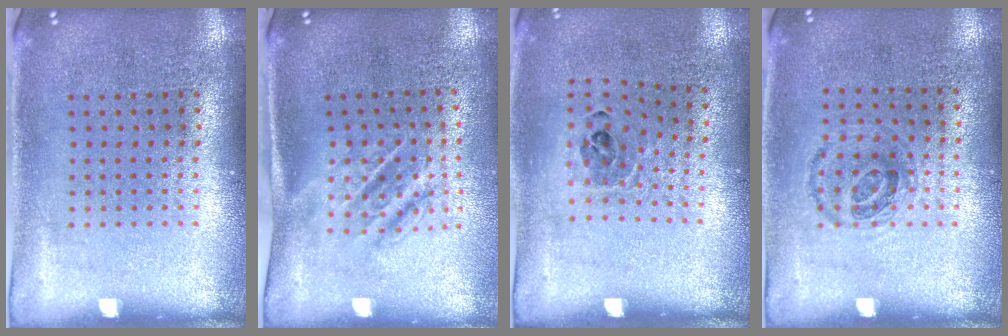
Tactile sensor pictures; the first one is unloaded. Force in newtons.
{"total": 1.8, "press": 1.2, "slide": 1.3}
{"total": 0.9, "press": 0.8, "slide": 0.5}
{"total": 0.9, "press": 0.7, "slide": 0.5}